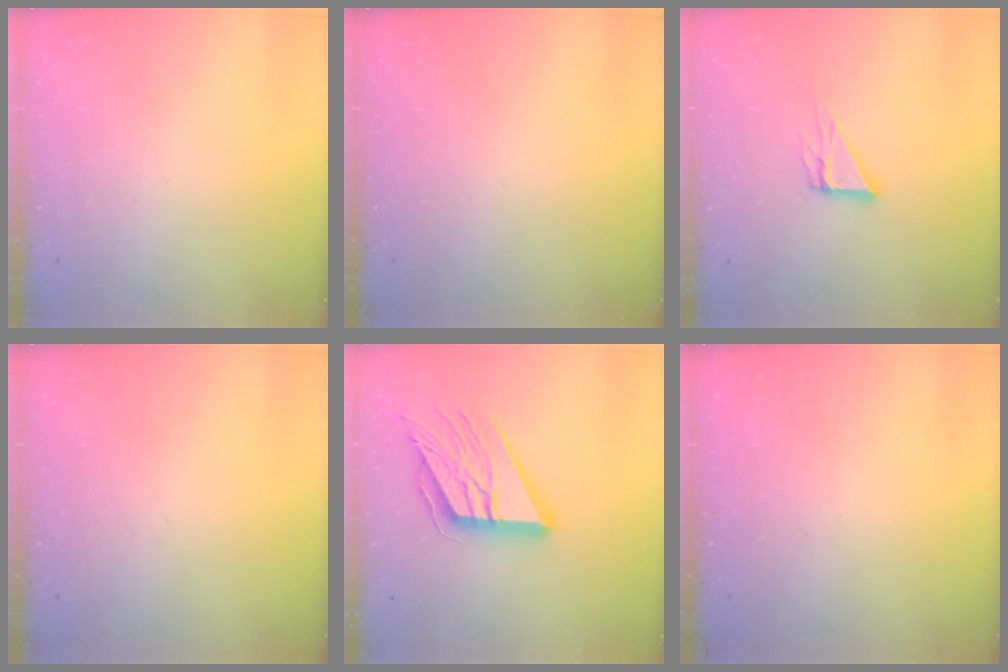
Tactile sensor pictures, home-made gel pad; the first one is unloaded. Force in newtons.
{"total": 0.0}
{"total": 5.5, "press": 5.5, "slide": 0.3}
{"total": 0.0}
{"total": 18.2, "press": 18.1, "slide": 2.0}
{"total": 0.0}